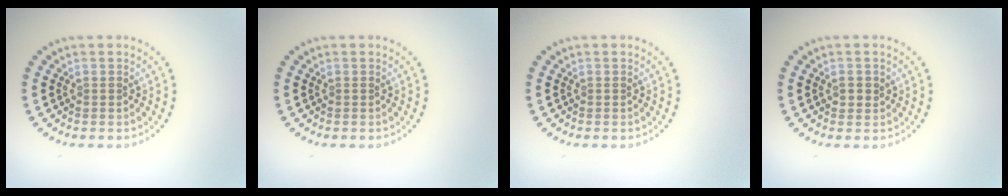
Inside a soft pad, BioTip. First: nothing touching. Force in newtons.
{"total": 0.0}
{"total": 0.0}
{"total": 1.1, "press": 1.0, "slide": 0.2}